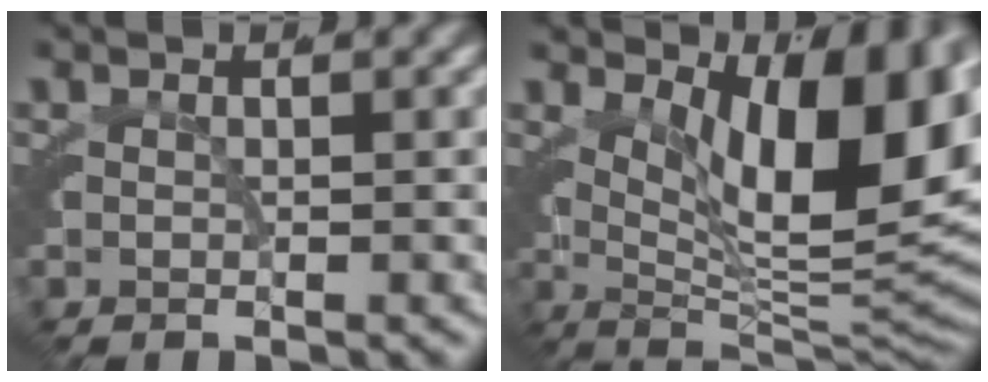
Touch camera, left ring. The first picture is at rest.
{"total": 12.7, "force": [2.9, 5.3, 11.2], "torque": [-0.128, -0.007, 0.052]}